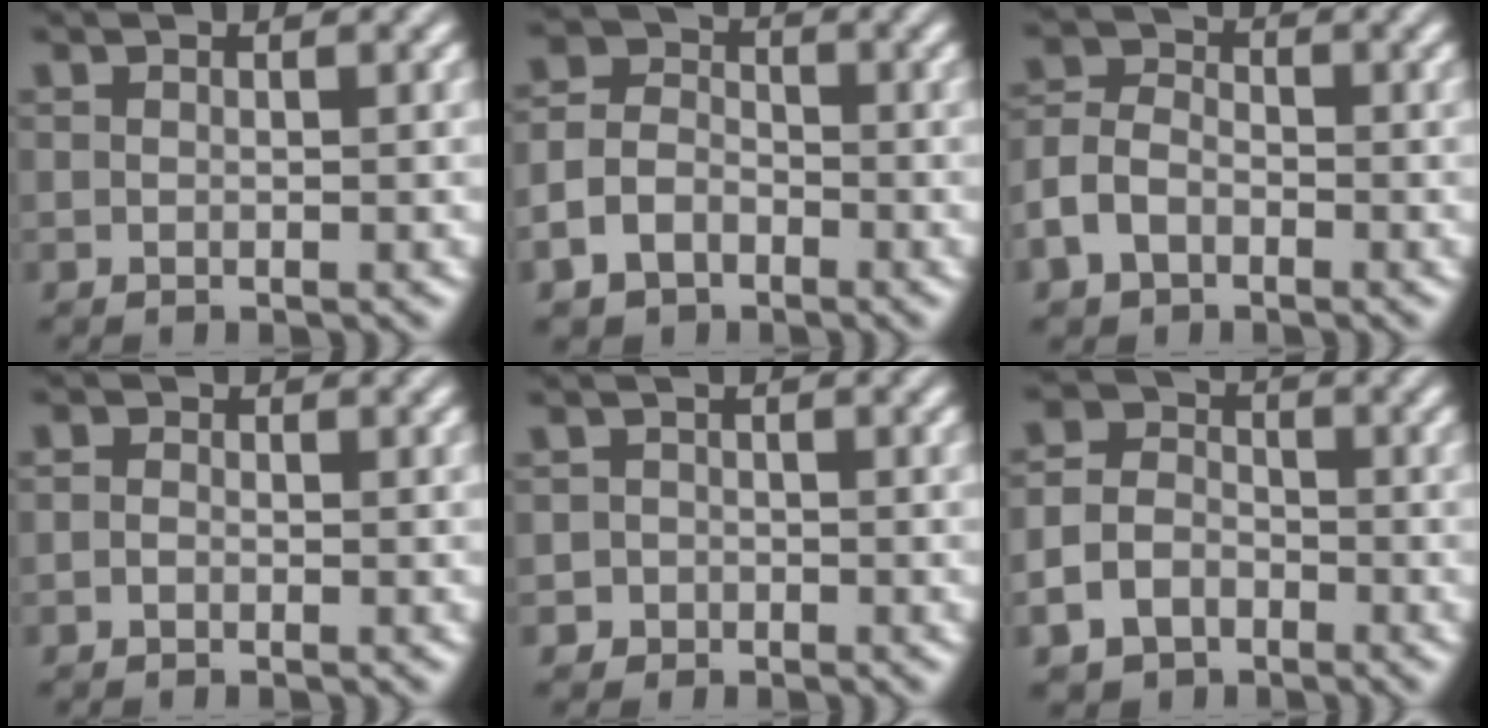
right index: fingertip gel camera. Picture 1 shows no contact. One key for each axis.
{"total": 6.2, "fx": -2.5, "fy": 5.4, "fz": 1.8, "tx": -0.031, "ty": -0.022, "tz": -0.045}
{"total": 3.8, "fx": -1.4, "fy": 3.1, "fz": 1.8, "tx": -0.044, "ty": -0.018, "tz": -0.020}
{"total": 0.6, "fx": -0.6, "fy": -0.1, "fz": -0.1, "tx": 0.008, "ty": -0.005, "tz": -0.011}
{"total": 2.1, "fx": -1.5, "fy": 1.5, "fz": -0.5, "tx": 0.014, "ty": -0.013, "tz": -0.025}
{"total": 7.9, "fx": -2.7, "fy": 7.1, "fz": 2.1, "tx": -0.034, "ty": -0.024, "tz": -0.055}